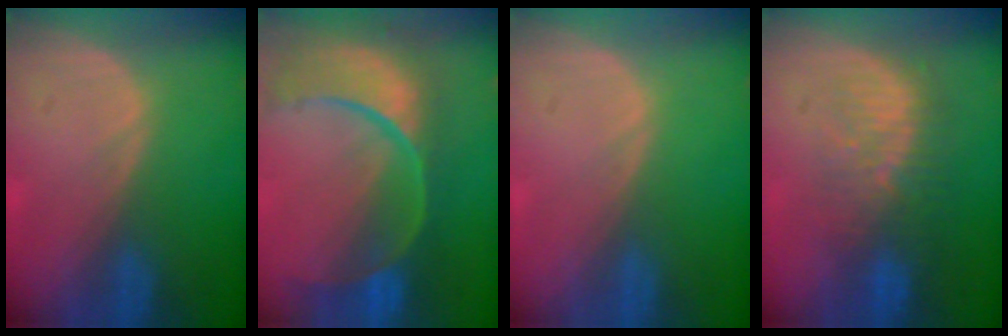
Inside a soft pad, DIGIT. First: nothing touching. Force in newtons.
{"total": 13.3, "press": 10.7, "slide": 7.9}
{"total": 0.0}
{"total": 8.7, "press": 8.0, "slide": 3.6}